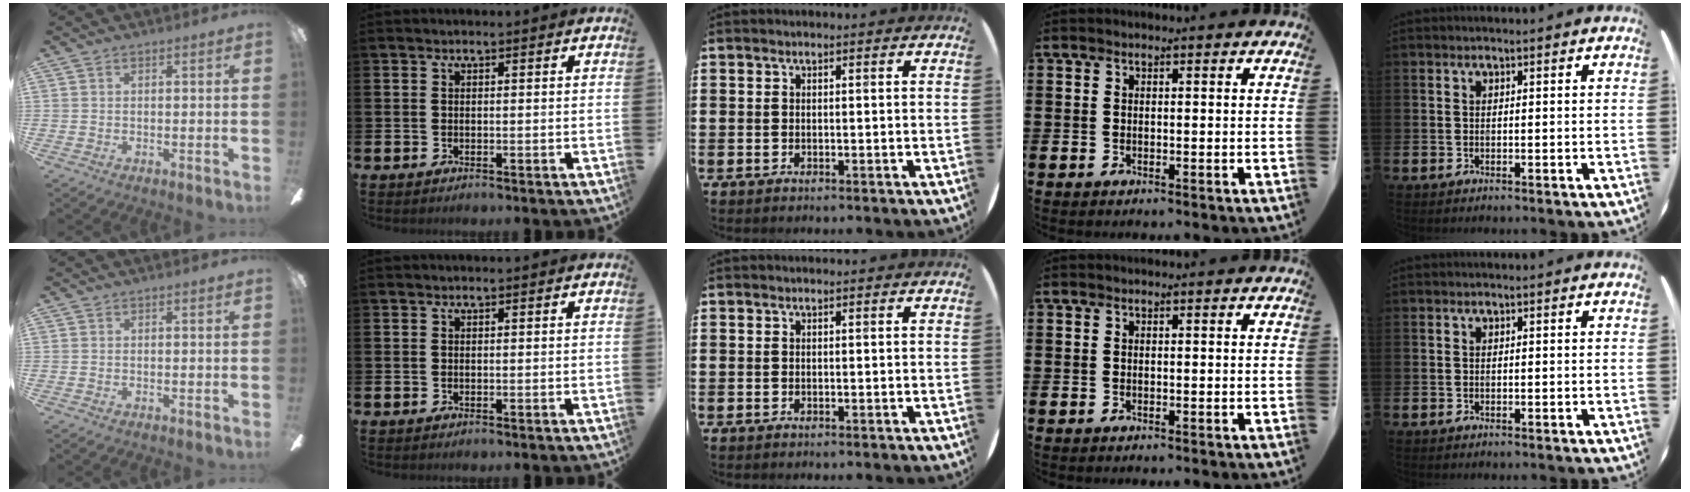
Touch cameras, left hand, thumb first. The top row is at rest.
{}